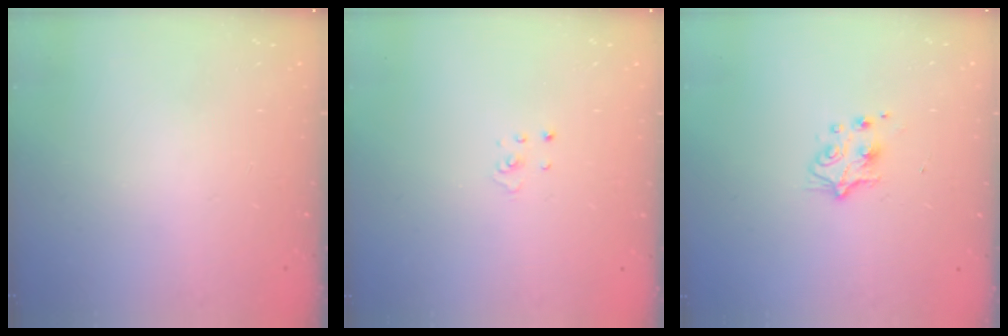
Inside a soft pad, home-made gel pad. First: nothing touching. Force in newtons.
{"total": 1.1, "press": 1.1, "slide": 0.1}
{"total": 5.5, "press": 5.4, "slide": 0.7}